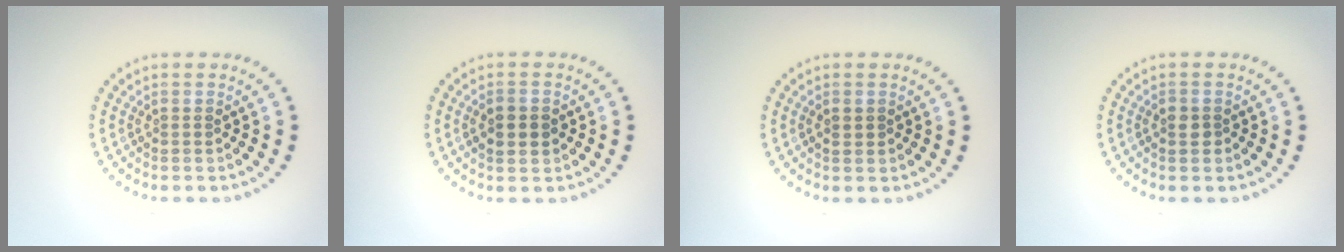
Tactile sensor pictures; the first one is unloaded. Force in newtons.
{"total": 3.0, "press": 3.0, "slide": 0.0}
{"total": 0.7, "press": 0.6, "slide": 0.3}
{"total": 1.3, "press": 1.3, "slide": 0.3}